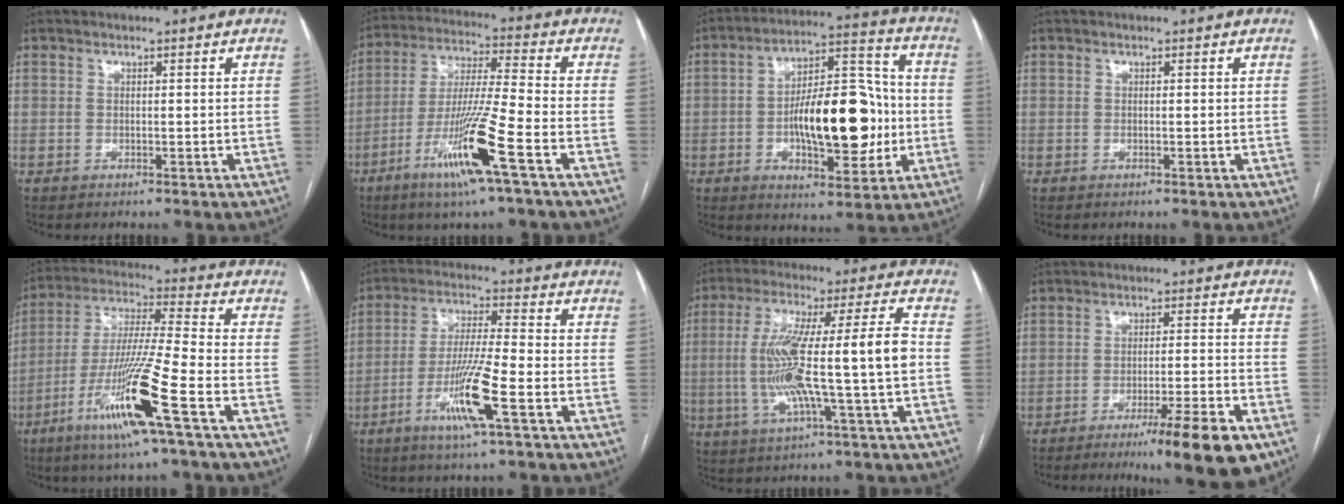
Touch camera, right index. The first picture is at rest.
{"total": 13.9, "force": [-6.8, -0.7, 12.2], "torque": [-0.245, -0.021, -0.127]}
{"total": 17.3, "force": [-2.2, 6.5, 15.9], "torque": [-0.252, 0.024, -0.028]}
{"total": 0.0}
{"total": 15.9, "force": [-7.4, -1.0, 14.0], "torque": [-0.283, -0.024, -0.141]}
{"total": 10.4, "force": [-4.5, -0.3, 9.3], "torque": [-0.182, -0.013, -0.088]}
{"total": 15.0, "force": [-1.4, -0.1, 14.9], "torque": [-0.280, 0.018, -0.027]}
{"total": 11.3, "force": [-6.9, 0.0, 9.0], "torque": [-0.127, -0.021, -0.106]}